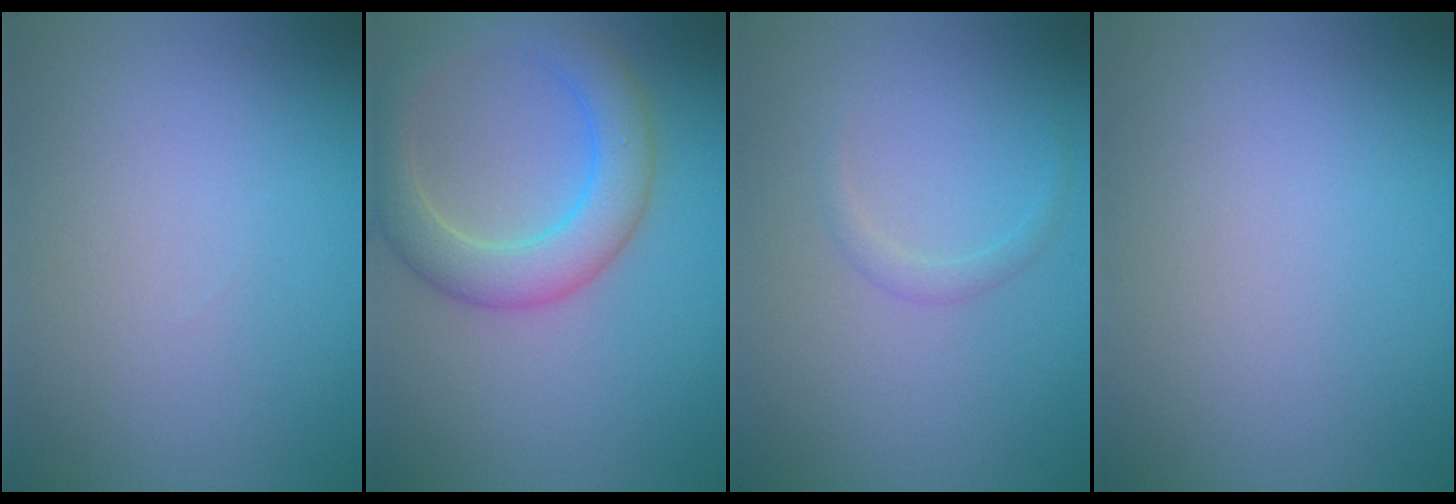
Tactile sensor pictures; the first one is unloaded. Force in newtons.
{"total": 5.6, "press": 5.6, "slide": 0.2}
{"total": 1.0, "press": 1.0, "slide": 0.1}
{"total": 0.0}